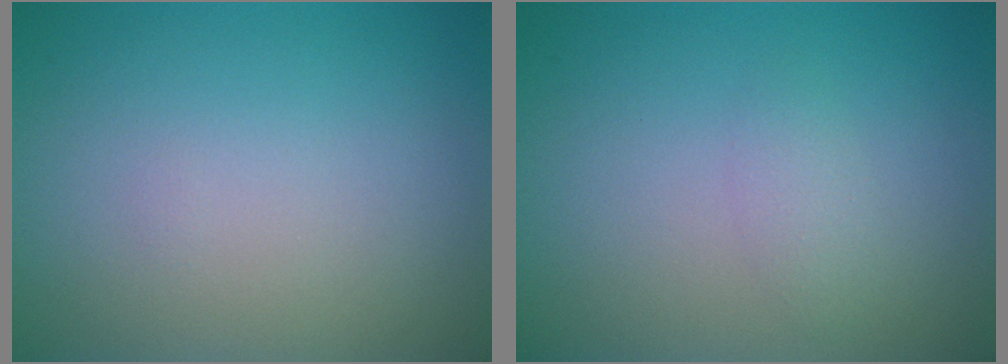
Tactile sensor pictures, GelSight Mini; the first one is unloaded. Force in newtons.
{"total": 1.1, "press": 1.1, "slide": 0.1}